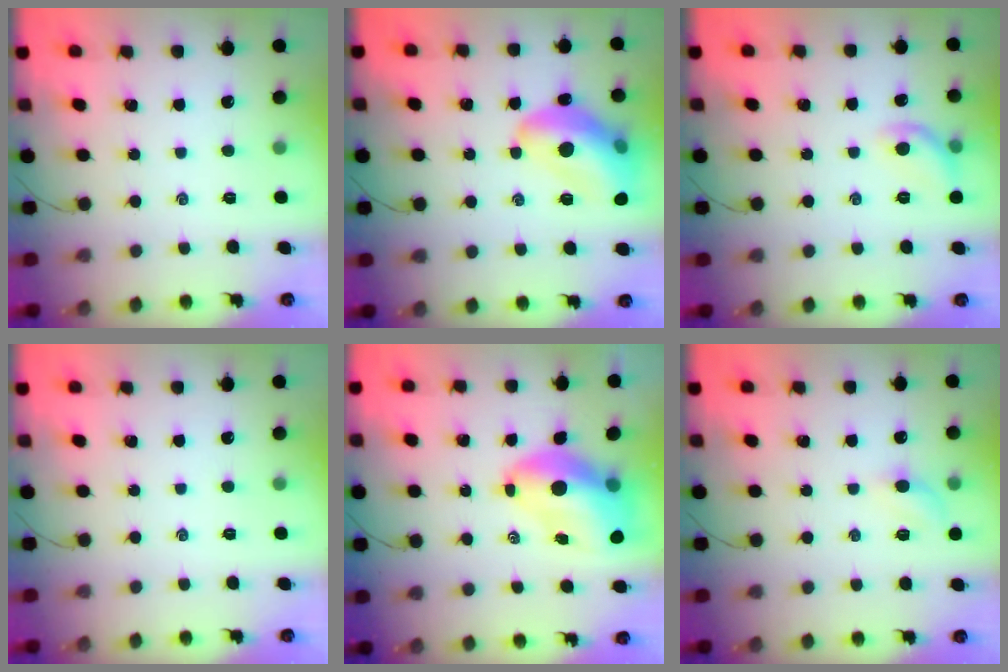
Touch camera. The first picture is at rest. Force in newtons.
{"total": 16.4, "press": 16.2, "slide": 2.3}
{"total": 7.7, "press": 7.6, "slide": 1.1}
{"total": 0.0}
{"total": 12.3, "press": 11.7, "slide": 3.8}
{"total": 4.5, "press": 4.3, "slide": 1.1}